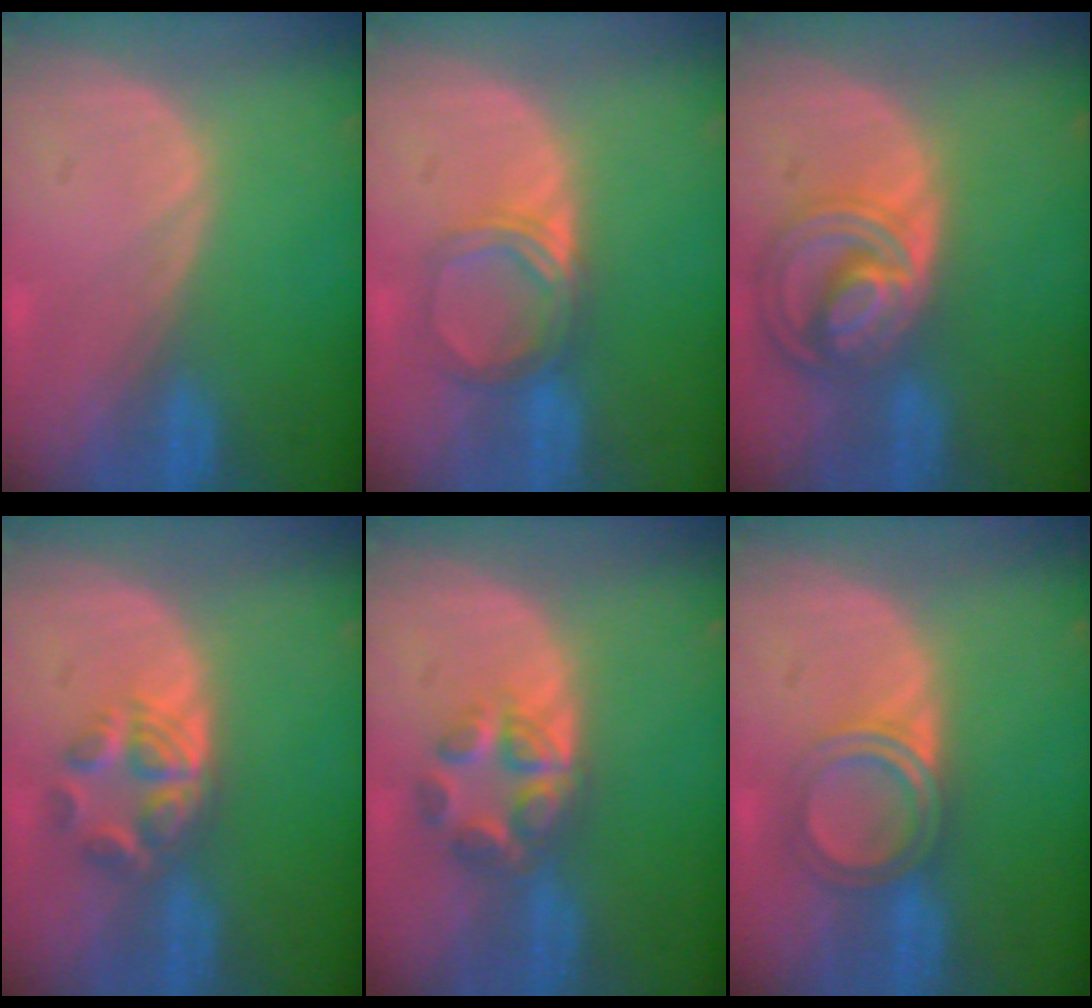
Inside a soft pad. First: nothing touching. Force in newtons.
{"total": 5.0, "press": 4.6, "slide": 1.9}
{"total": 8.7, "press": 7.5, "slide": 4.4}
{"total": 5.9, "press": 5.0, "slide": 3.1}
{"total": 5.9, "press": 5.3, "slide": 2.5}
{"total": 4.8, "press": 4.6, "slide": 1.4}